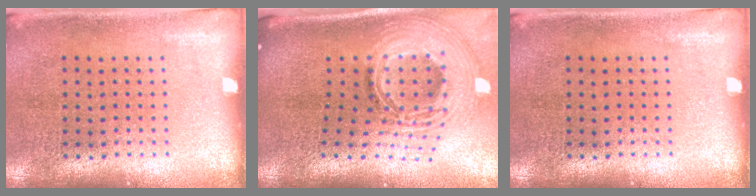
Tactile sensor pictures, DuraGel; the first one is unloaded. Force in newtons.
{"total": 3.0, "press": 2.1, "slide": 2.1}
{"total": 0.0}